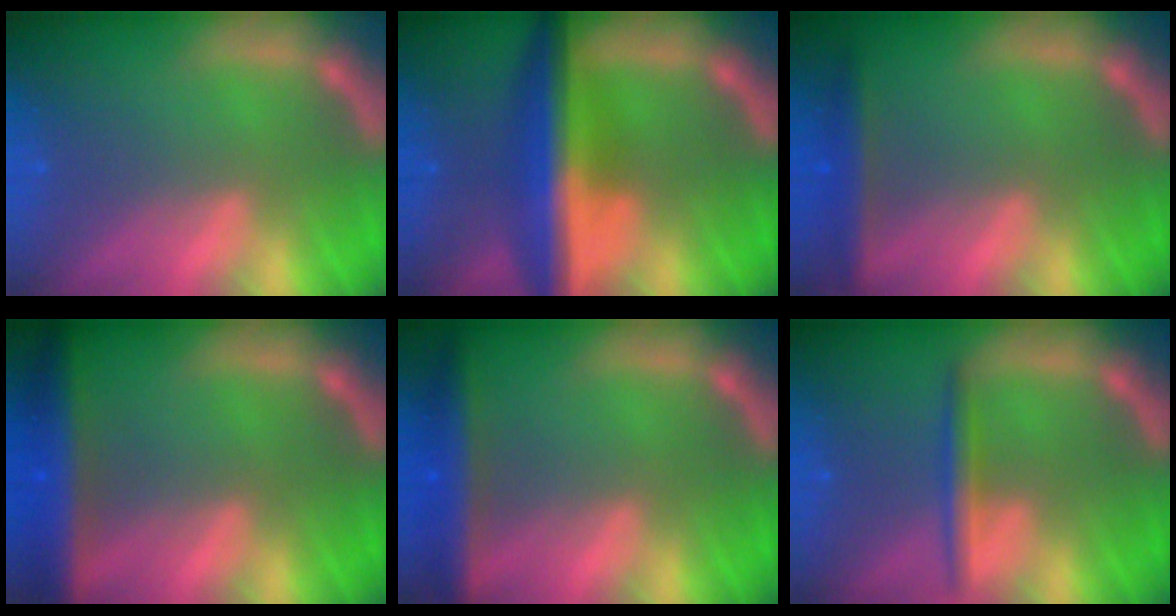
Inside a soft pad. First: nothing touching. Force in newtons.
{"total": 9.0}
{"total": 3.0}
{"total": 6.4}
{"total": 5.0}
{"total": 2.4}